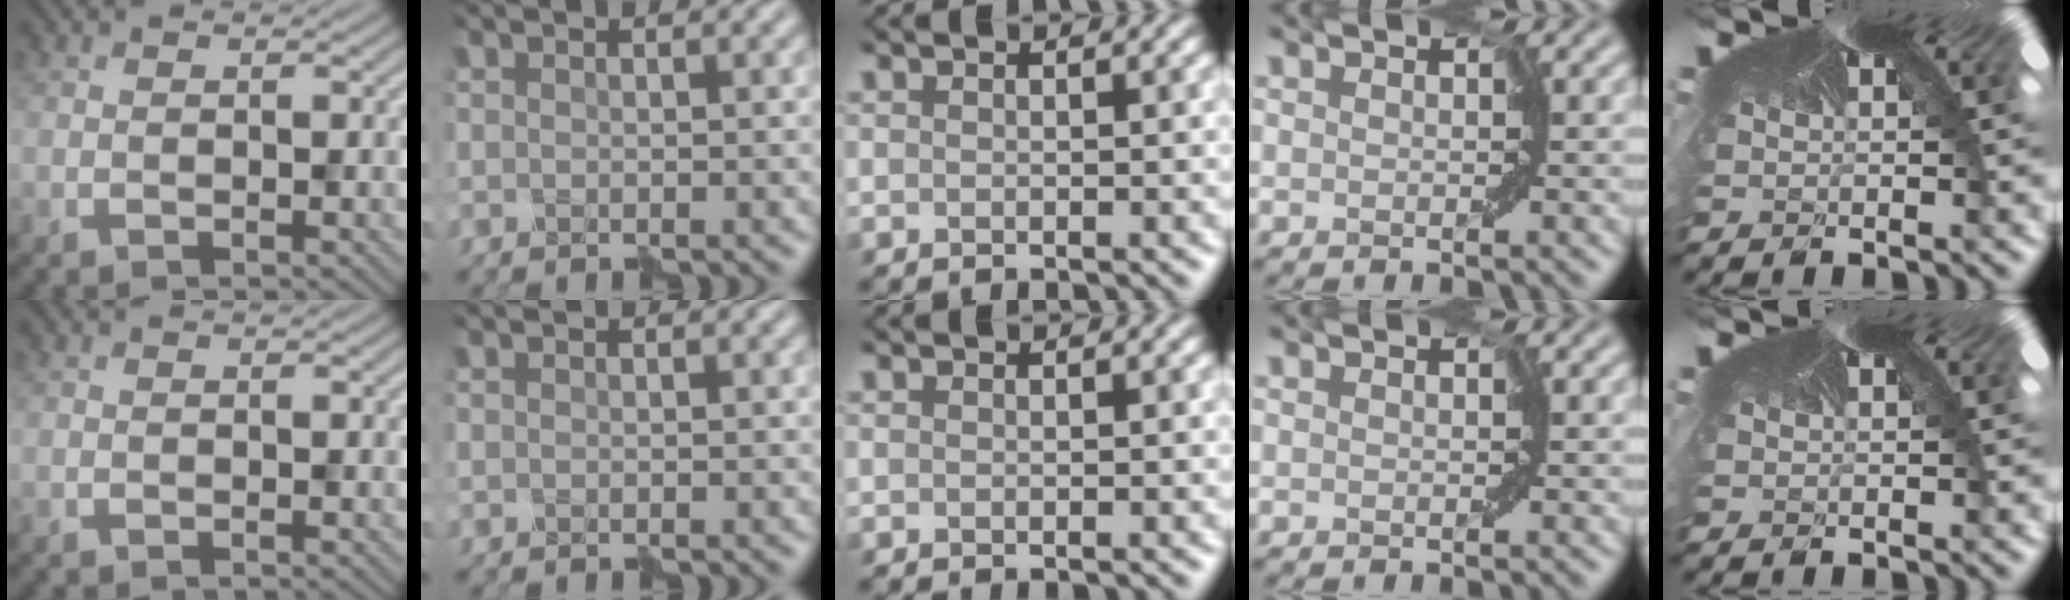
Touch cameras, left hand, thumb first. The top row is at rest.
{}